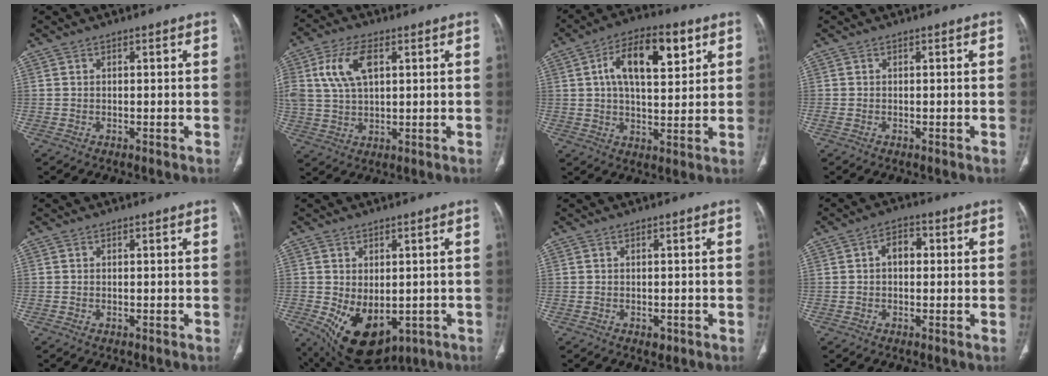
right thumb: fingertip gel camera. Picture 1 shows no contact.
{"total": 10.2, "force": [3.2, 5.7, 7.8], "torque": [-0.157, 0.004, 0.064]}
{"total": 14.4, "force": [5.0, 6.8, 11.7], "torque": [-0.170, 0.001, 0.077]}
{"total": 0.0}
{"total": 0.0}
{"total": 13.8, "force": [-3.9, 8.6, 10.0], "torque": [-0.146, -0.009, -0.032]}
{"total": 1.4, "force": [-0.7, 0.9, 0.8], "torque": [-0.005, 0.002, -0.006]}
{"total": 4.5, "force": [0.4, 3.0, 3.3], "torque": [-0.040, 0.015, 0.000]}